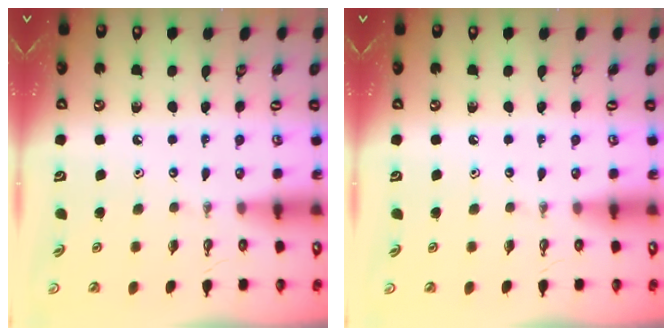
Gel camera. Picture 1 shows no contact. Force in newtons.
{"total": 0.0}